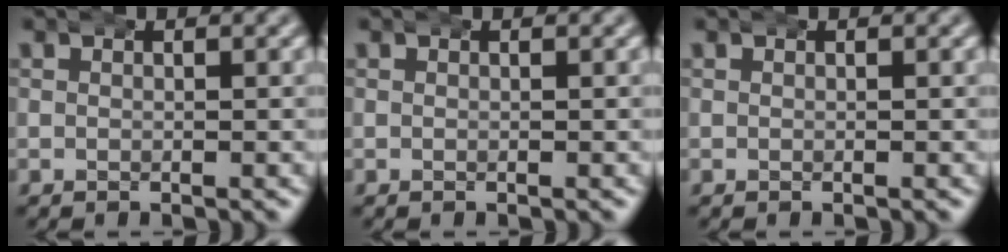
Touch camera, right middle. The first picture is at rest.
{"total": 0.0}
{"total": 0.0}